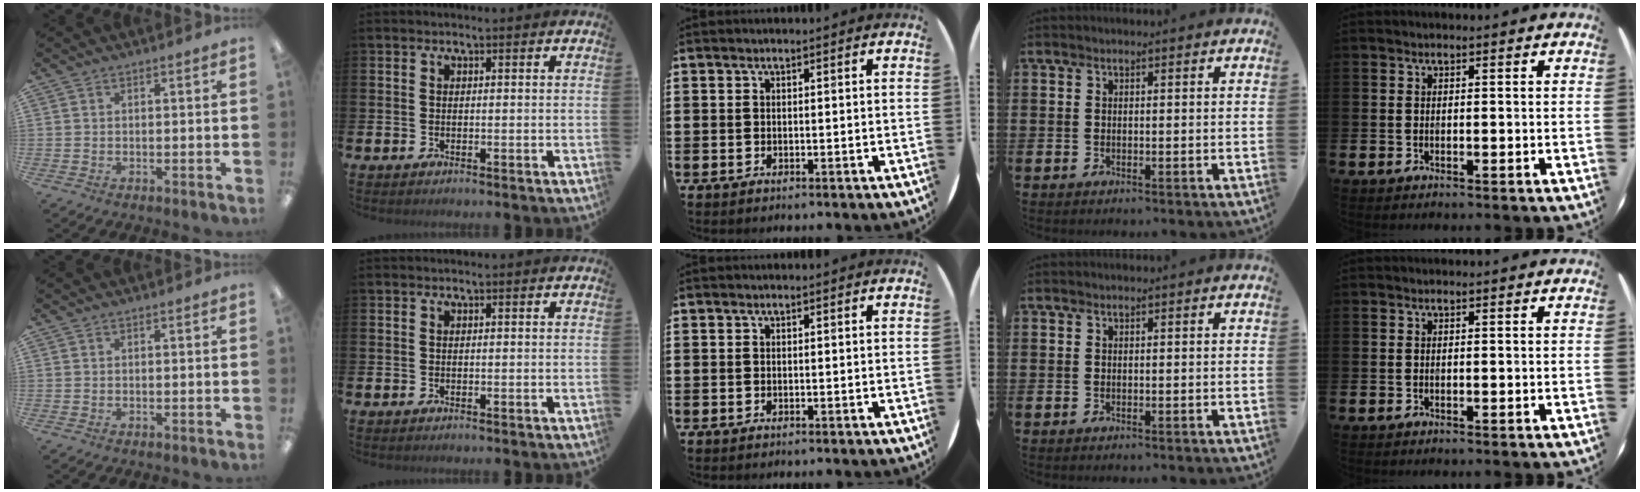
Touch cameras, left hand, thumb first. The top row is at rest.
{}